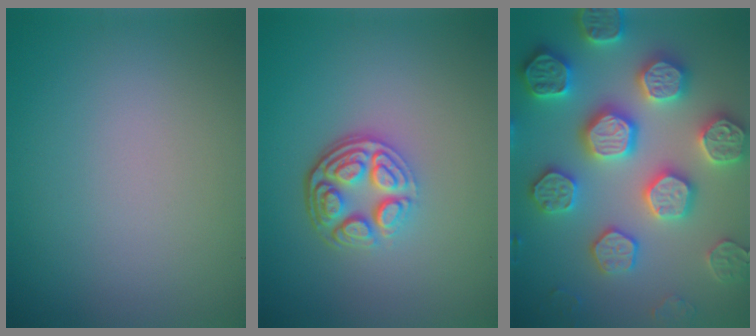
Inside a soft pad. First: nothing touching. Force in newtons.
{"total": 4.6, "press": 3.3, "slide": 3.2}
{"total": 7.6, "press": 7.4, "slide": 1.7}